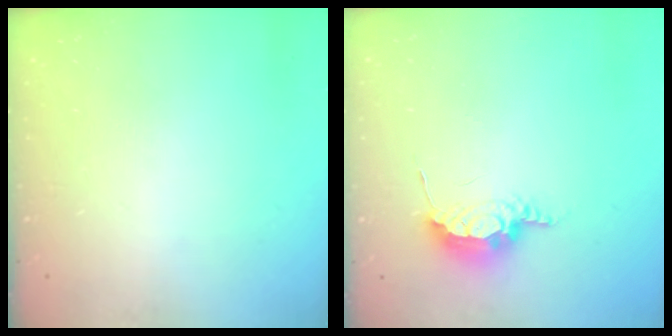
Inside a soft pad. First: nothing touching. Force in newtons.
{"total": 7.8, "press": 7.6, "slide": 1.8}